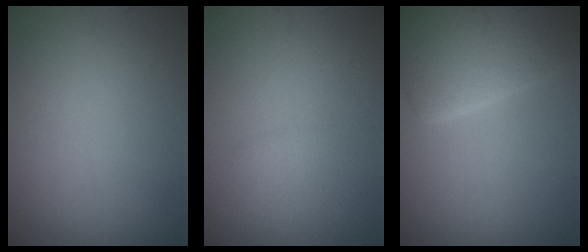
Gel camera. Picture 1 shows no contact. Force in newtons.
{"total": 1.0, "press": 1.0, "slide": 0.1}
{"total": 5.9, "press": 5.9, "slide": 0.5}